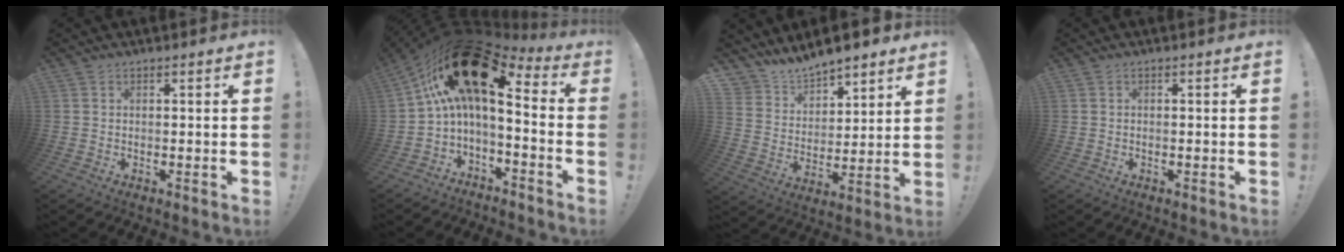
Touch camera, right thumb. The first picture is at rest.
{"total": 19.6, "force": [6.7, 7.3, 16.9], "torque": [-0.293, -0.032, 0.121]}
{"total": 9.1, "force": [8.7, 2.7, 0.3], "torque": [-0.037, -0.082, 0.163]}
{"total": 0.0}